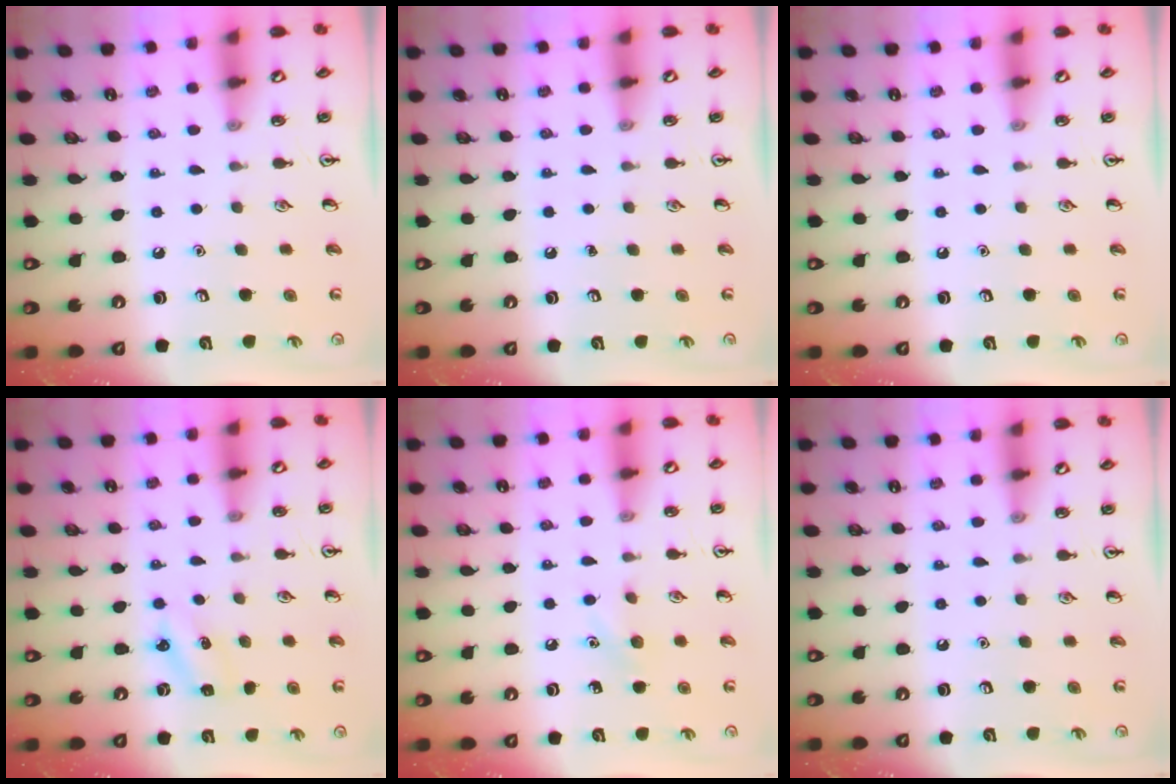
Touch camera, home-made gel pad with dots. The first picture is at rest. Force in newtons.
{"total": 0.0}
{"total": 0.0}
{"total": 3.2, "press": 3.0, "slide": 1.1}
{"total": 5.8, "press": 5.5, "slide": 2.0}
{"total": 0.0}